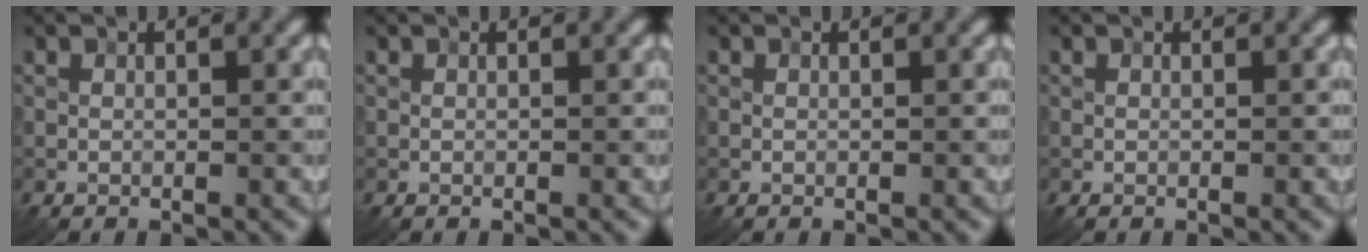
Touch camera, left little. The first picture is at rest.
{"total": 0.0}
{"total": 0.0}
{"total": 0.0}